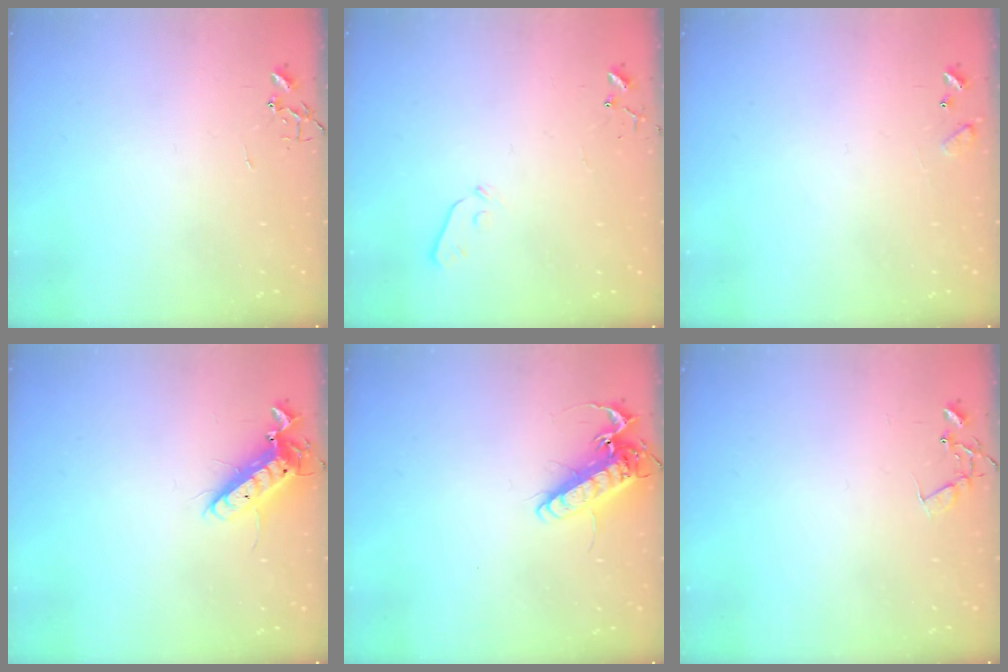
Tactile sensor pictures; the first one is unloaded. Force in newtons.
{"total": 3.6, "press": 3.6, "slide": 0.6}
{"total": 6.4, "press": 6.4, "slide": 0.5}
{"total": 12.2, "press": 12.0, "slide": 2.3}
{"total": 15.2, "press": 15.0, "slide": 2.4}
{"total": 7.1, "press": 7.1, "slide": 0.5}